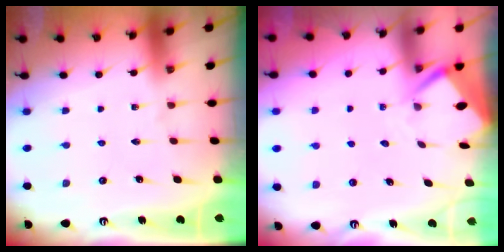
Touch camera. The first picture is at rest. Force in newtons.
{"total": 3.5, "press": 3.5, "slide": 0.3}